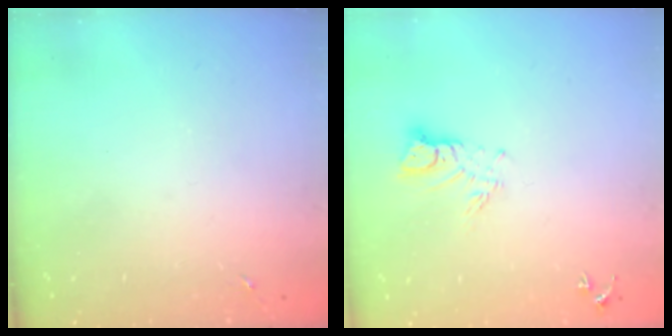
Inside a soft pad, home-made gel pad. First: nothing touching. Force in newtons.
{"total": 6.7, "press": 6.7, "slide": 0.6}